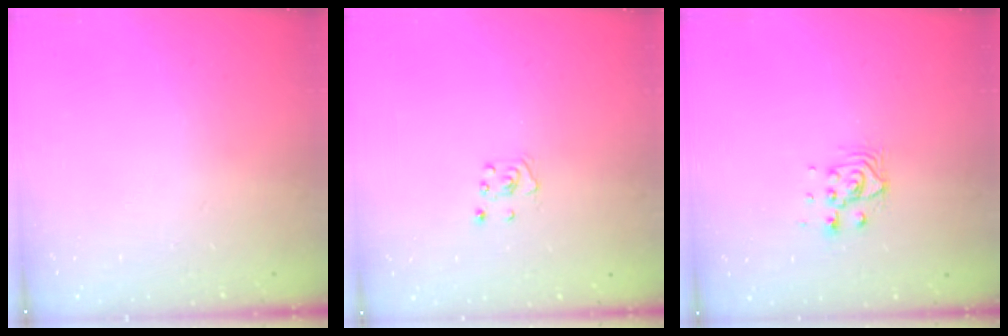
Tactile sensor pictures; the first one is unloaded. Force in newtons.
{"total": 2.8, "press": 2.8, "slide": 0.3}
{"total": 6.4, "press": 6.4, "slide": 0.4}